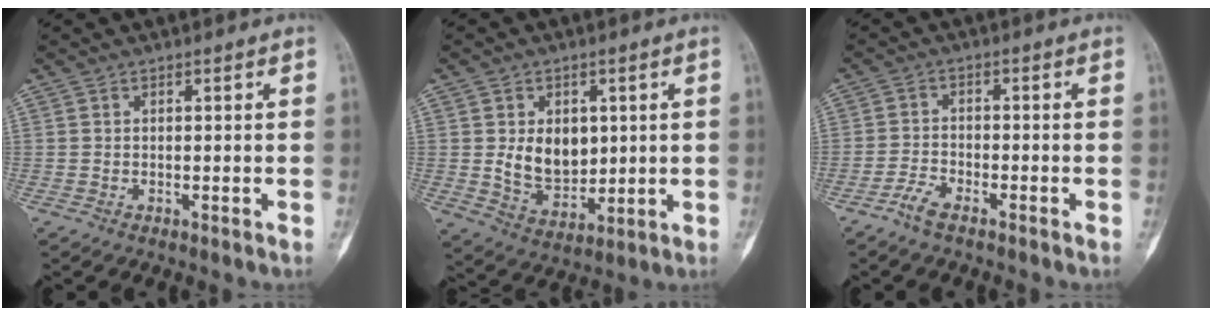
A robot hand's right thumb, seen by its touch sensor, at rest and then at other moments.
{"total": 9.5, "force": [1.4, 6.8, 6.5], "torque": [-0.073, -0.017, 0.042]}
{"total": 3.4, "force": [-2.7, 0.9, 1.9], "torque": [-0.045, 0.014, -0.056]}